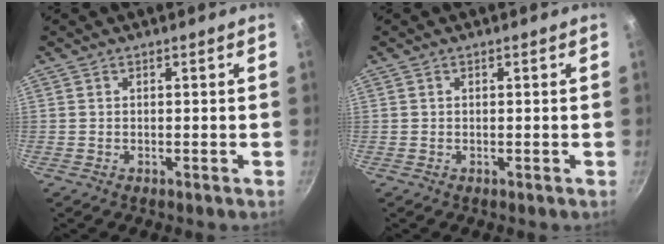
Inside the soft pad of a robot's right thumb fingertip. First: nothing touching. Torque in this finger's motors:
{"motor_torque": [-0.38, 0.01, -0.48, 0.36, 0.04]}